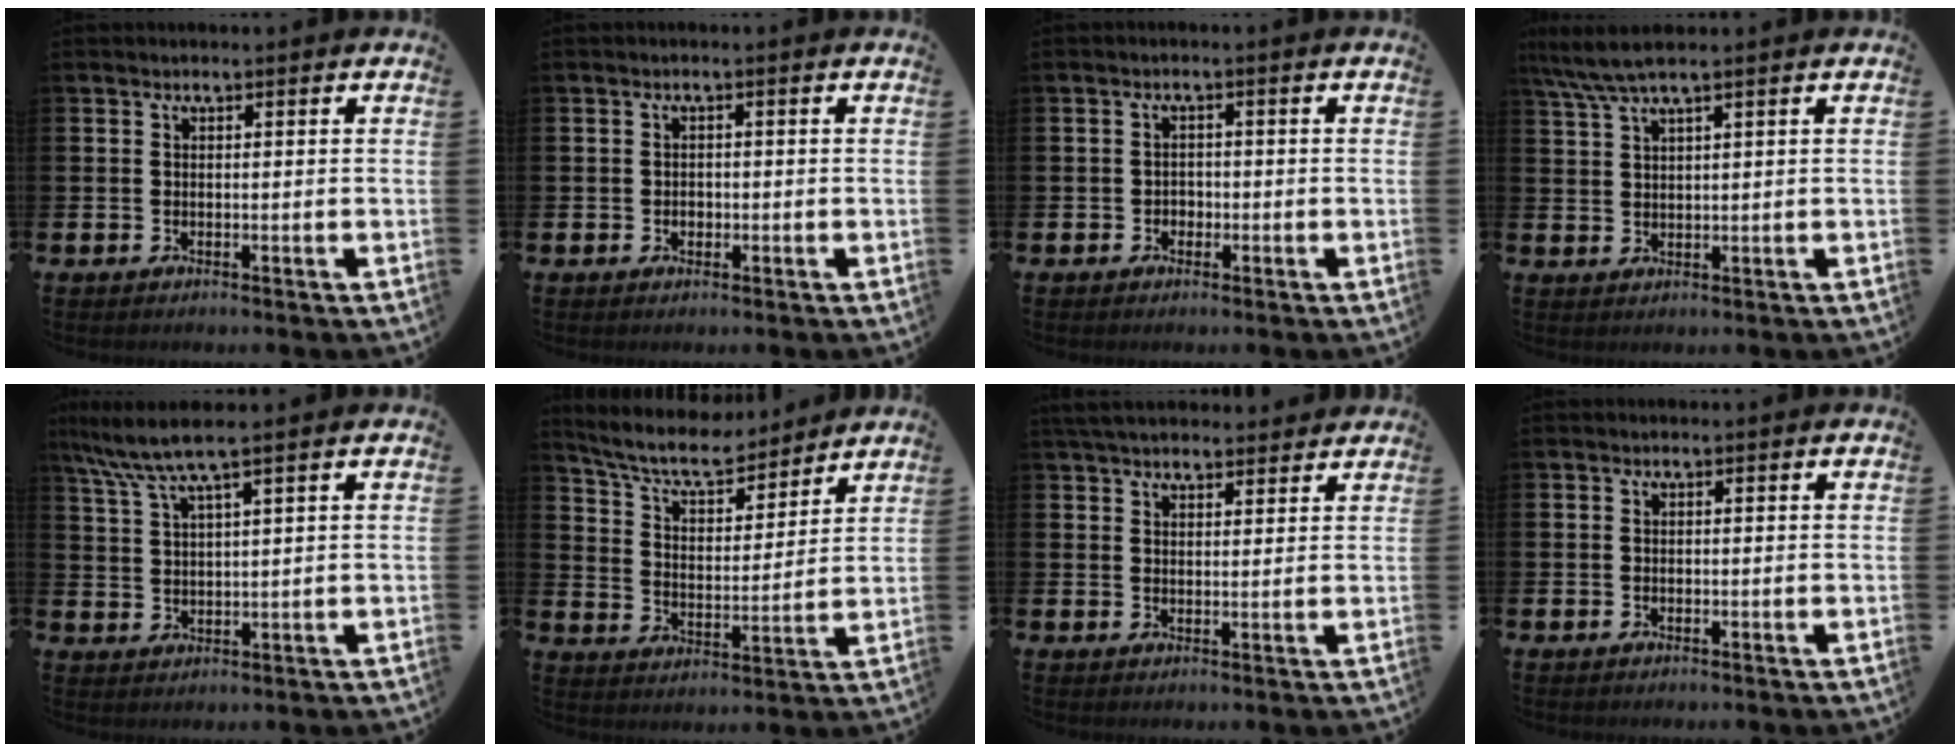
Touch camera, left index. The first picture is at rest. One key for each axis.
{"total": 1.1, "fx": -0.3, "fy": 0.9, "fz": 0.5, "tx": -0.011, "ty": 0.006, "tz": -0.007}
{"total": 1.5, "fx": -0.7, "fy": 1.3, "fz": 0.2, "tx": -0.007, "ty": 0.003, "tz": -0.017}
{"total": 4.7, "fx": 3.6, "fy": 0.2, "fz": 3.0, "tx": -0.072, "ty": -0.002, "tz": 0.067}
{"total": 6.2, "fx": 4.7, "fy": 0.2, "fz": 3.9, "tx": -0.094, "ty": -0.009, "tz": 0.084}
{"total": 8.0, "fx": 7.3, "fy": 1.9, "fz": 2.7, "tx": -0.083, "ty": -0.044, "tz": 0.127}
{"total": 4.2, "fx": 4.1, "fy": 0.9, "fz": 0.8, "tx": -0.025, "ty": -0.012, "tz": 0.077}
{"total": 0.0}